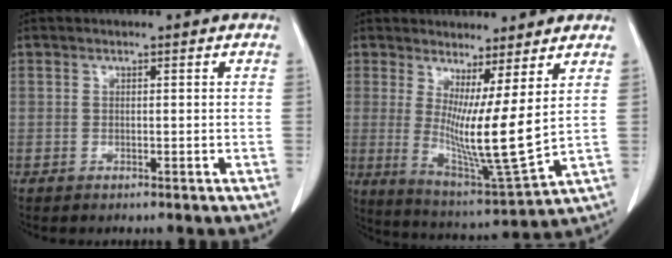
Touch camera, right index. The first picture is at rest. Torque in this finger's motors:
{"motor_torque": [1.22, 0.91, 0.31, 0.10]}